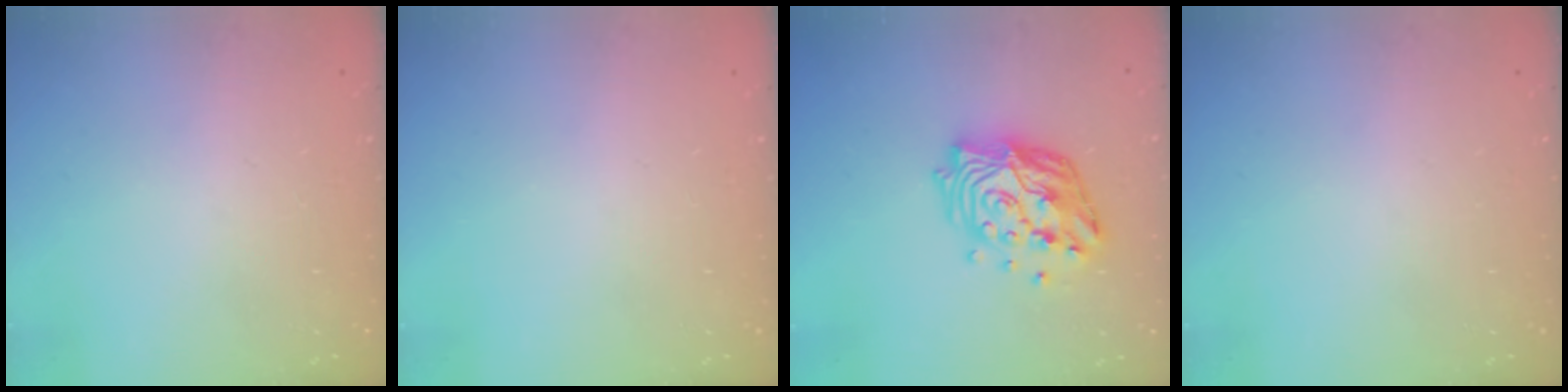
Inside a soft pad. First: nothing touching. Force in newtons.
{"total": 0.0}
{"total": 16.5, "press": 16.4, "slide": 1.7}
{"total": 0.0}